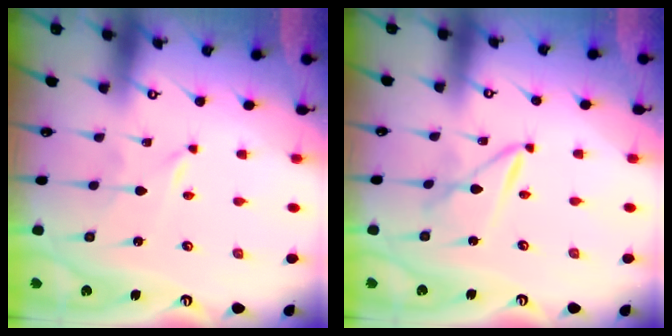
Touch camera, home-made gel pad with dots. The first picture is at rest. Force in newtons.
{"total": 6.0, "press": 6.0, "slide": 0.5}